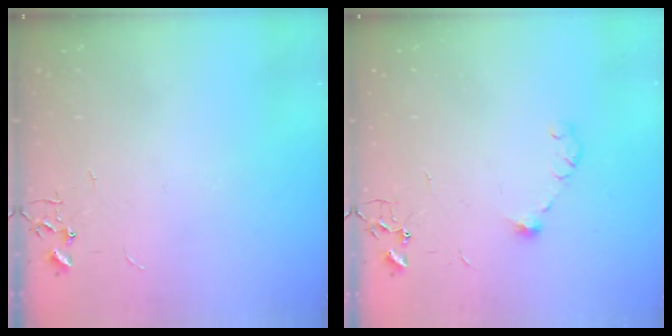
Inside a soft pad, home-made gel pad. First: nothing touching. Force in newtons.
{"total": 7.9, "press": 7.8, "slide": 1.5}